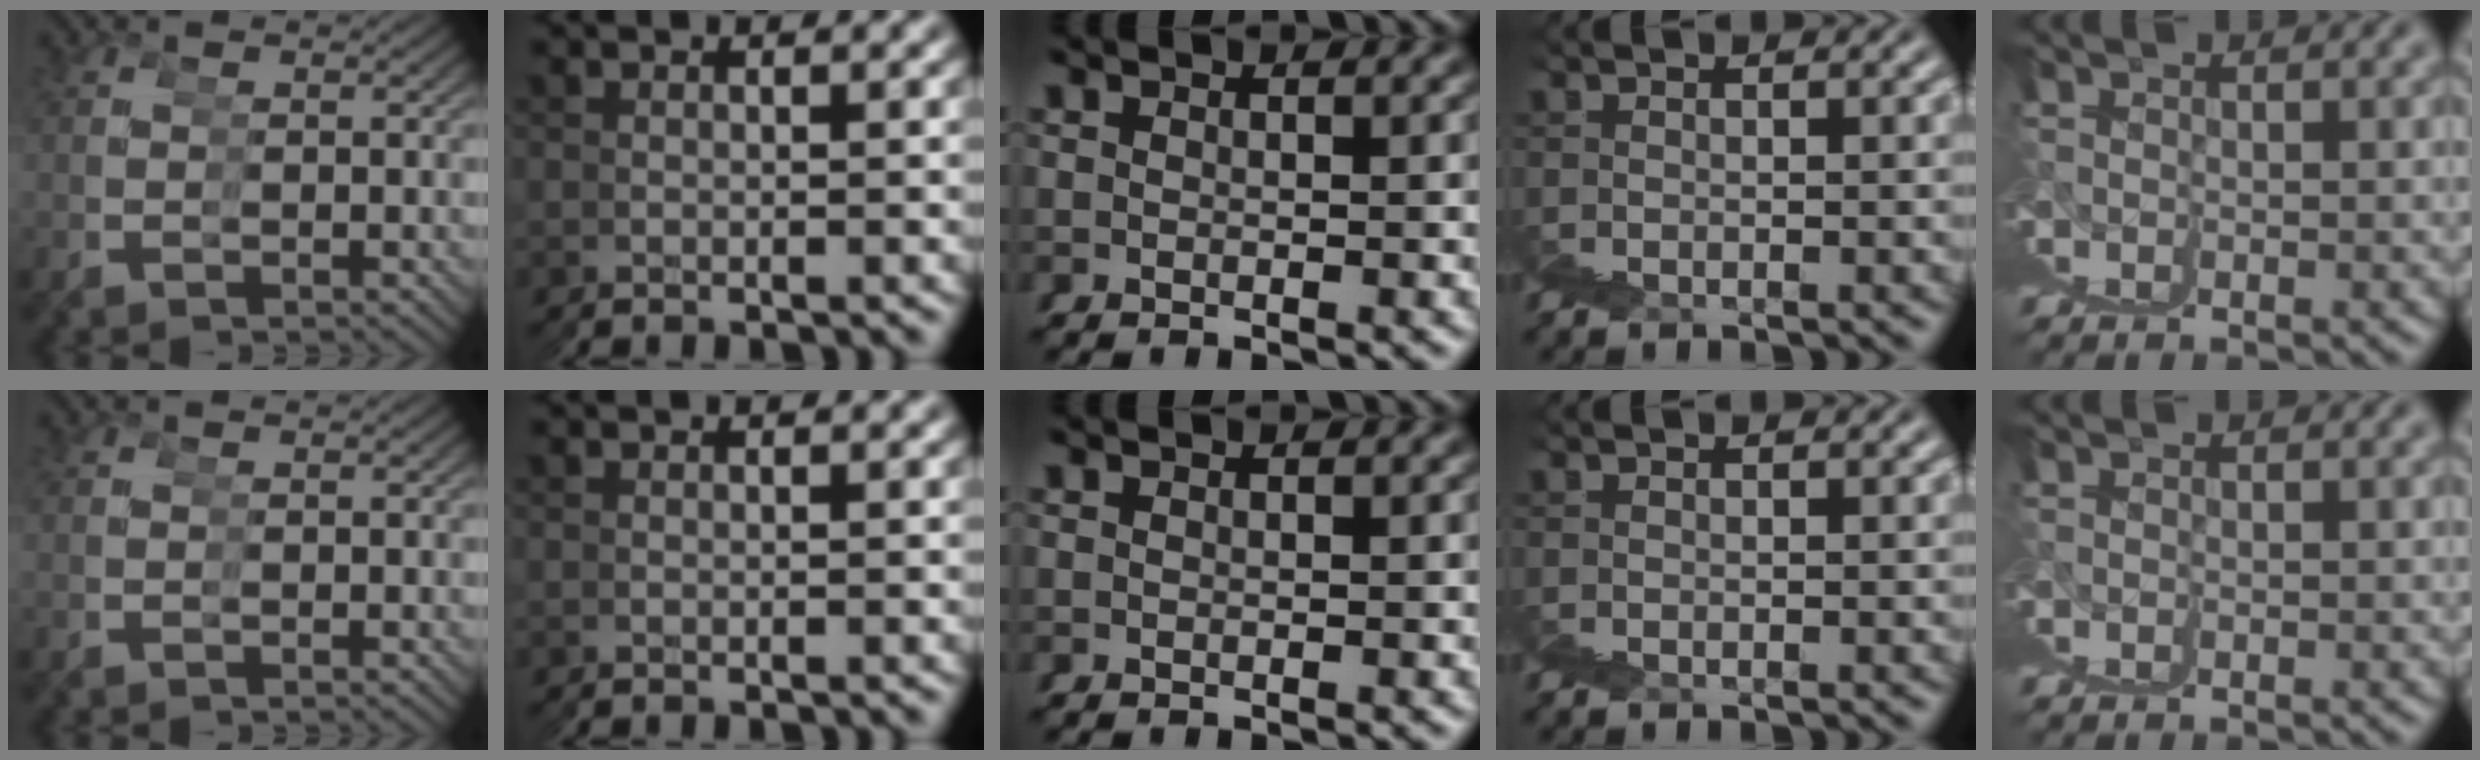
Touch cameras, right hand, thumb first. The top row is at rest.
{}